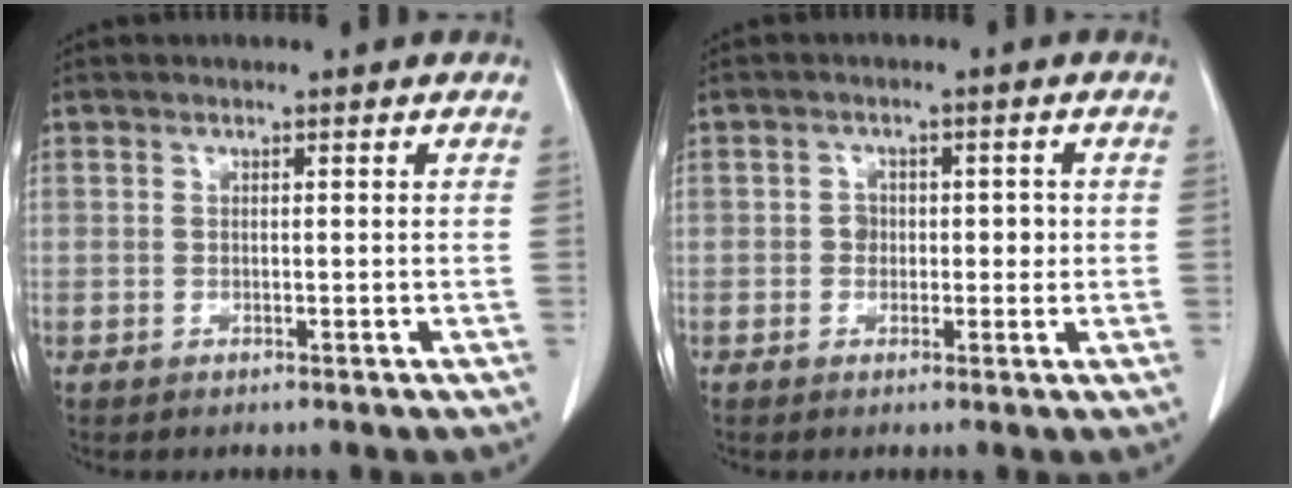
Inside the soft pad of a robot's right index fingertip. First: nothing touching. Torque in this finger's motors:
{"motor_torque": [0.30, -0.12, 0.03, 0.03]}